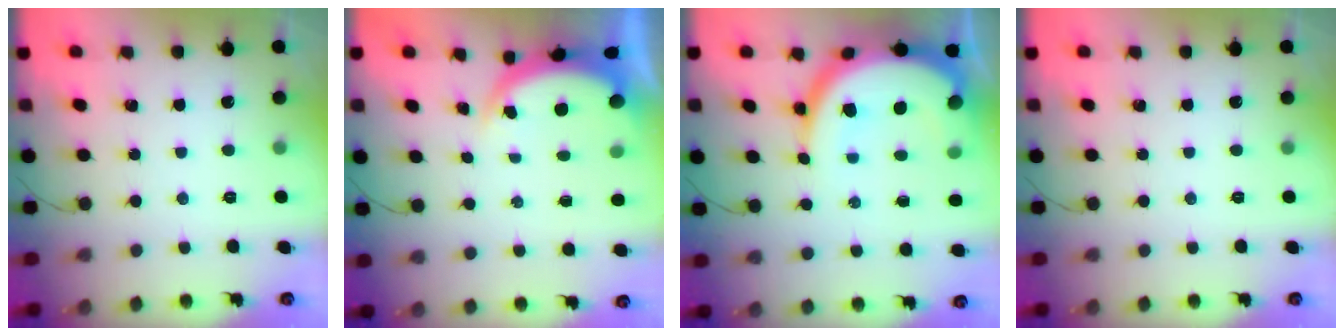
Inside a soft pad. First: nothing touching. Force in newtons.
{"total": 4.6, "press": 4.6, "slide": 0.3}
{"total": 15.7, "press": 15.6, "slide": 1.3}
{"total": 0.0}